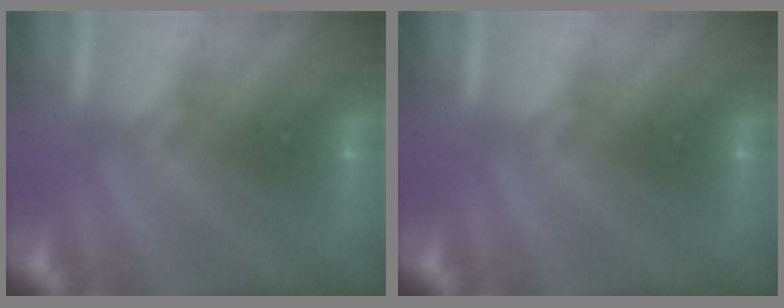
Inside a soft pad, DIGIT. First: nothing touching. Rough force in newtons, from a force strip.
{"total": 0.0}